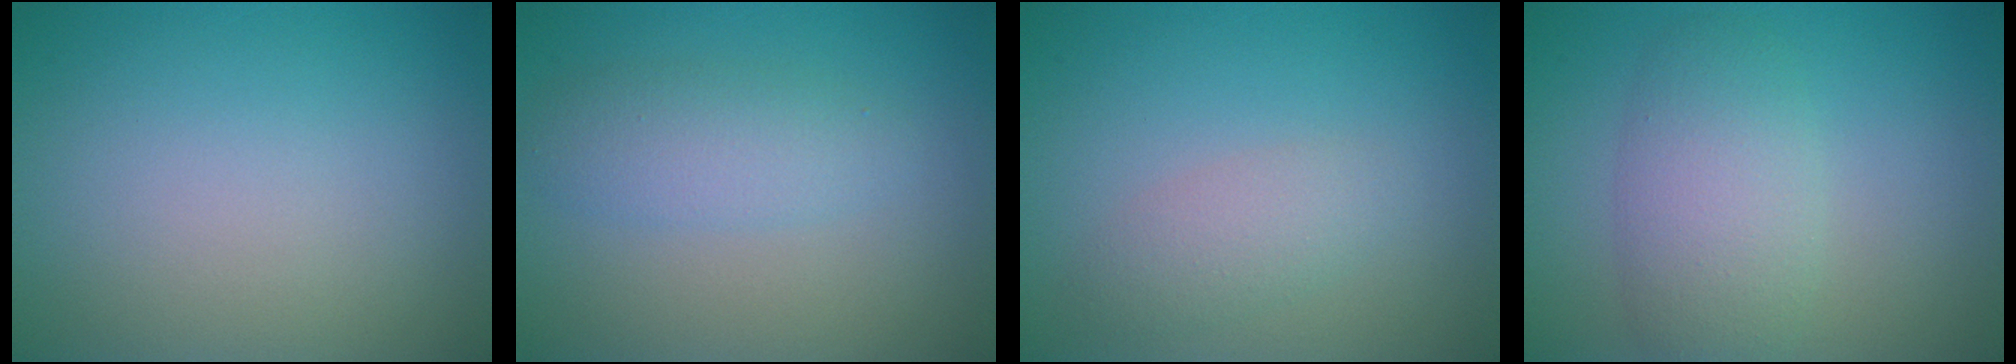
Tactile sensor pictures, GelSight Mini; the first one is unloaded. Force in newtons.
{"total": 2.8, "press": 2.8, "slide": 0.1}
{"total": 2.1, "press": 2.1, "slide": 0.0}
{"total": 4.4, "press": 4.4, "slide": 0.1}